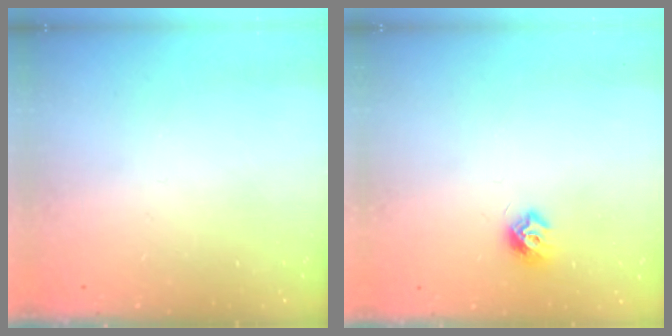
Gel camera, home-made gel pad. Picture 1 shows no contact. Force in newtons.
{"total": 7.3, "press": 7.2, "slide": 0.3}